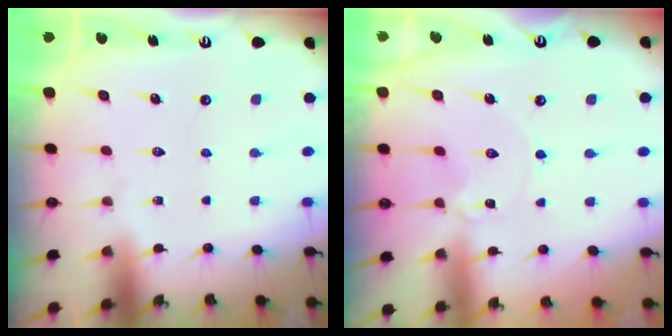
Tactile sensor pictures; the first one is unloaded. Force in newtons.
{"total": 1.1, "press": 1.0, "slide": 0.1}